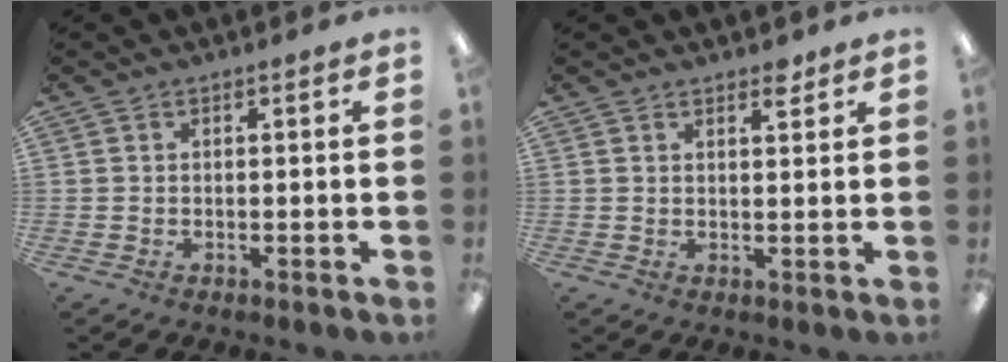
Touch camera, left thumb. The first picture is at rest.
{"total": 2.6, "force": [2.2, 0.9, 1.1], "torque": [0.001, -0.012, 0.035]}